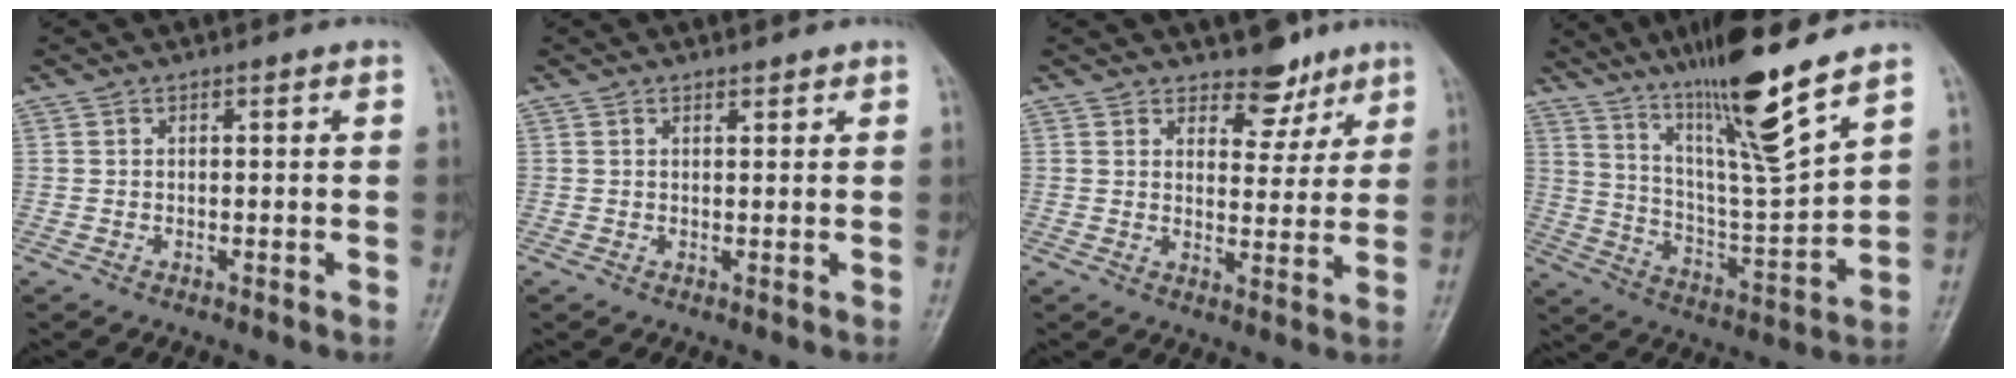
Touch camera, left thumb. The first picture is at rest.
{"total": 0.9, "force": [0.8, 0.3, 0.2], "torque": [-0.003, -0.007, 0.013]}
{"total": 6.1, "force": [4.8, 3.4, 1.7], "torque": [0.010, -0.033, 0.073]}
{"total": 17.8, "force": [12.6, 0.7, 12.5], "torque": [-0.201, -0.073, 0.227]}